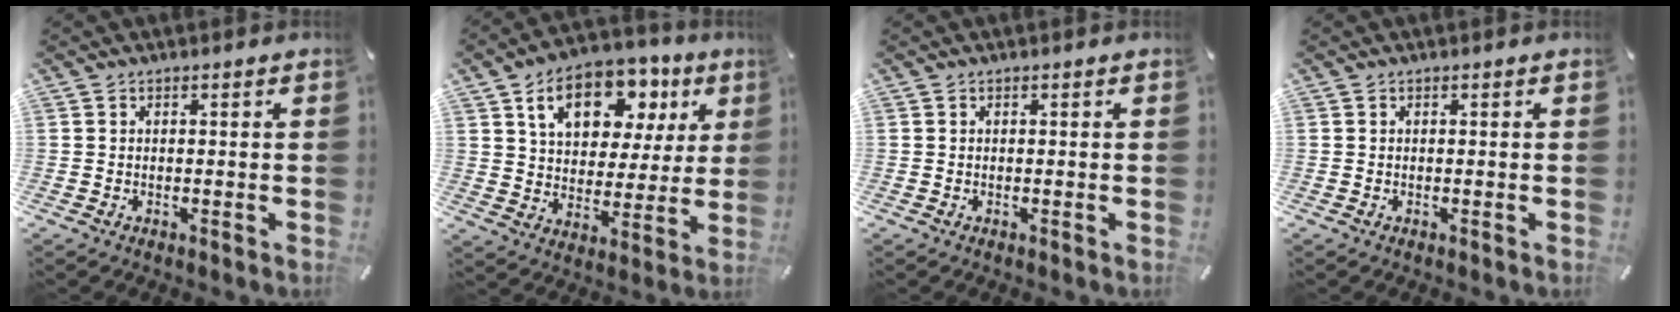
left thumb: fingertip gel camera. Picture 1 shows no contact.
{"total": 16.0, "force": [8.2, 10.6, 8.8], "torque": [-0.140, -0.025, 0.142]}
{"total": 0.0}
{"total": 0.0}